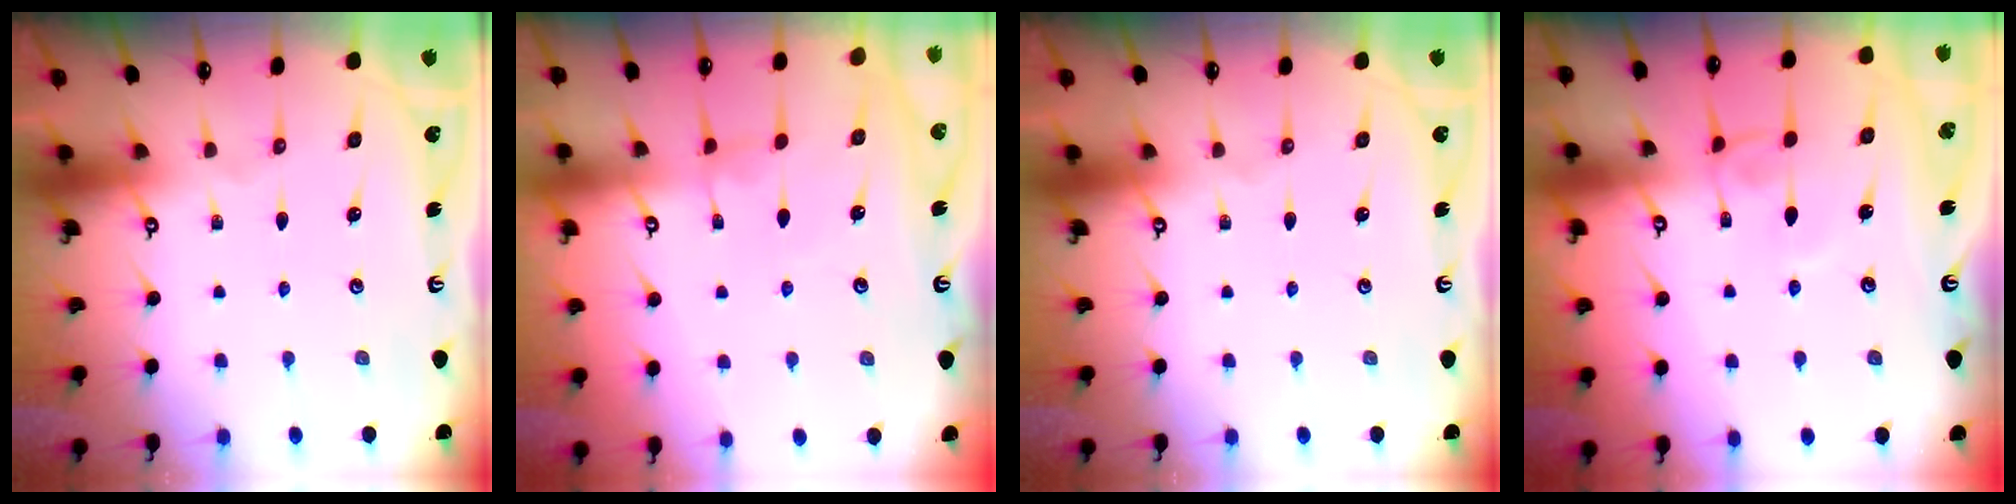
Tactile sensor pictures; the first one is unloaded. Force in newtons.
{"total": 1.6, "press": 1.5, "slide": 0.5}
{"total": 0.0}
{"total": 2.7, "press": 2.7, "slide": 0.2}